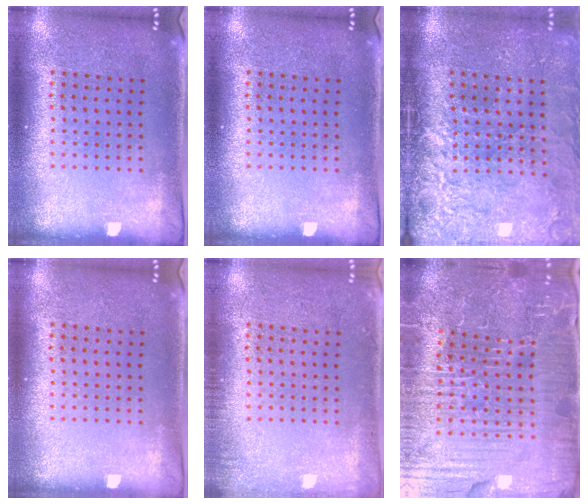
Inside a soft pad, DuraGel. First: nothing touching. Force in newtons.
{"total": 0.0}
{"total": 4.4, "press": 3.6, "slide": 2.5}
{"total": 0.0}
{"total": 1.2, "press": 1.1, "slide": 0.2}
{"total": 5.9, "press": 5.5, "slide": 1.9}